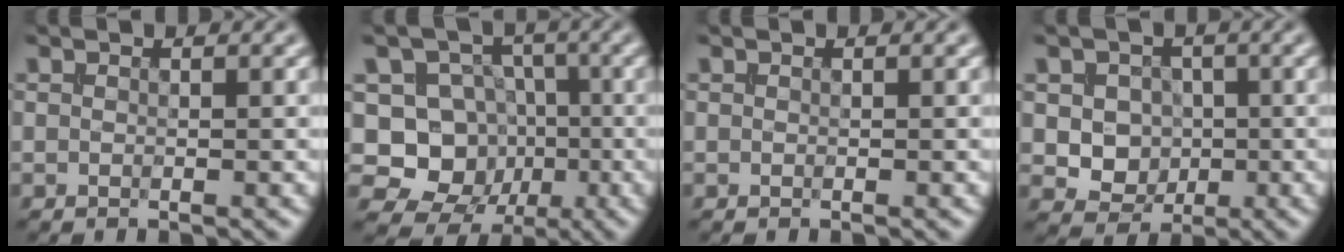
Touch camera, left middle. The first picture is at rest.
{"total": 9.9, "force": [-1.5, 9.0, 3.9], "torque": [-0.052, 0.018, -0.049]}
{"total": 0.0}
{"total": 3.9, "force": [-0.1, 3.4, 1.8], "torque": [-0.017, -0.003, -0.010]}